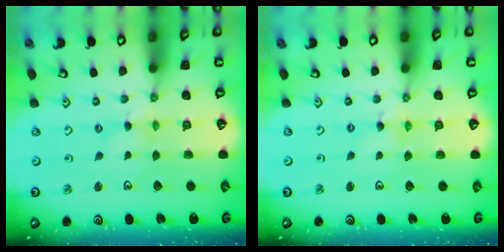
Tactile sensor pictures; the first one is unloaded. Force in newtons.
{"total": 2.3, "press": 2.3, "slide": 0.3}